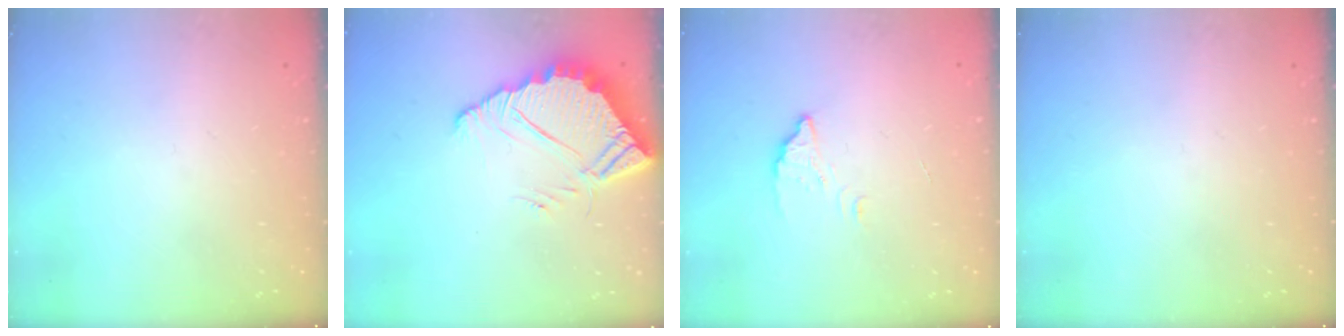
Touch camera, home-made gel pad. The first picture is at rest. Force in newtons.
{"total": 6.9, "press": 6.8, "slide": 0.5}
{"total": 3.5, "press": 3.5, "slide": 0.5}
{"total": 0.0}